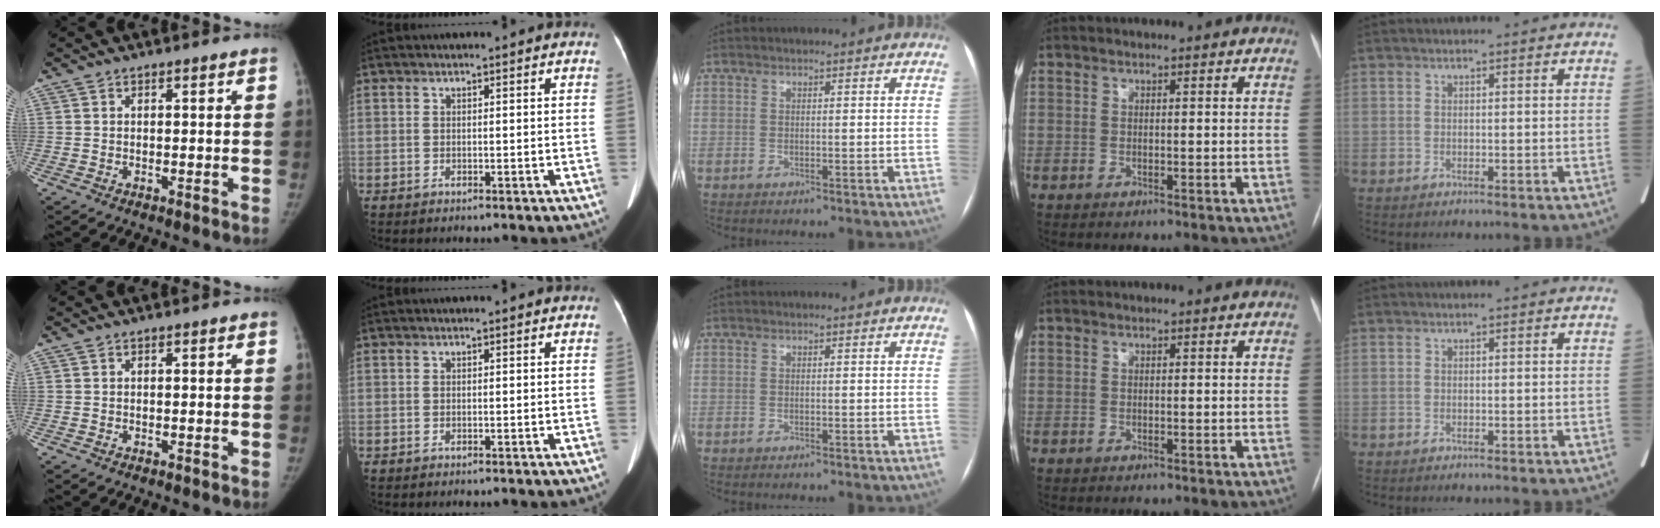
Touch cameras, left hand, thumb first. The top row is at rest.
{}